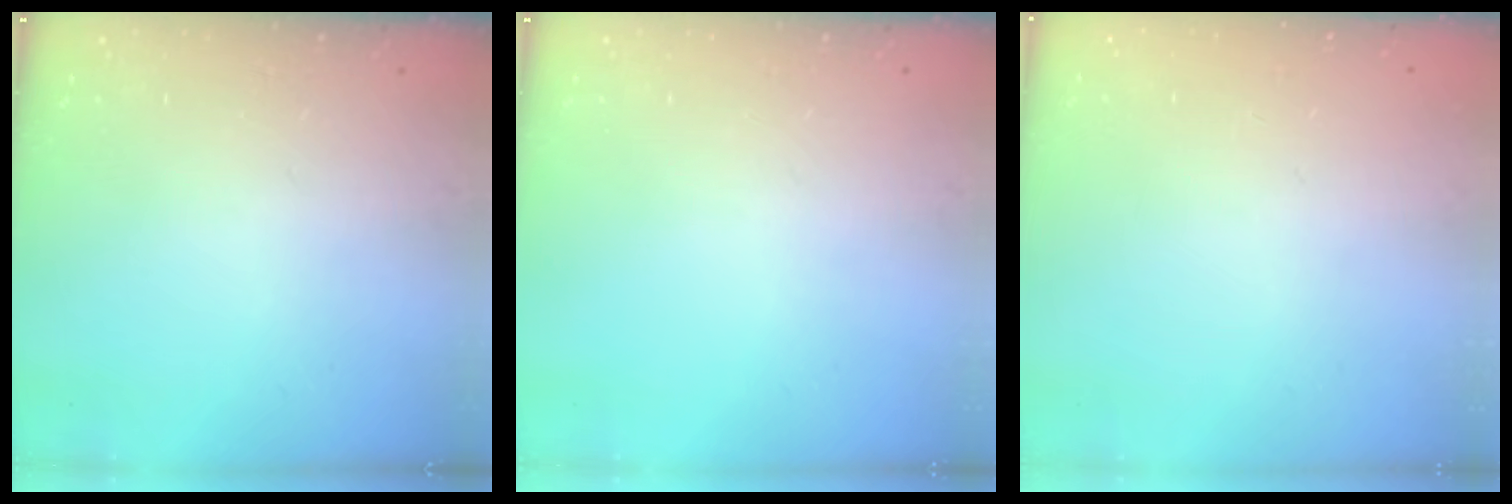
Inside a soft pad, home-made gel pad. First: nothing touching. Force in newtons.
{"total": 0.0}
{"total": 0.0}